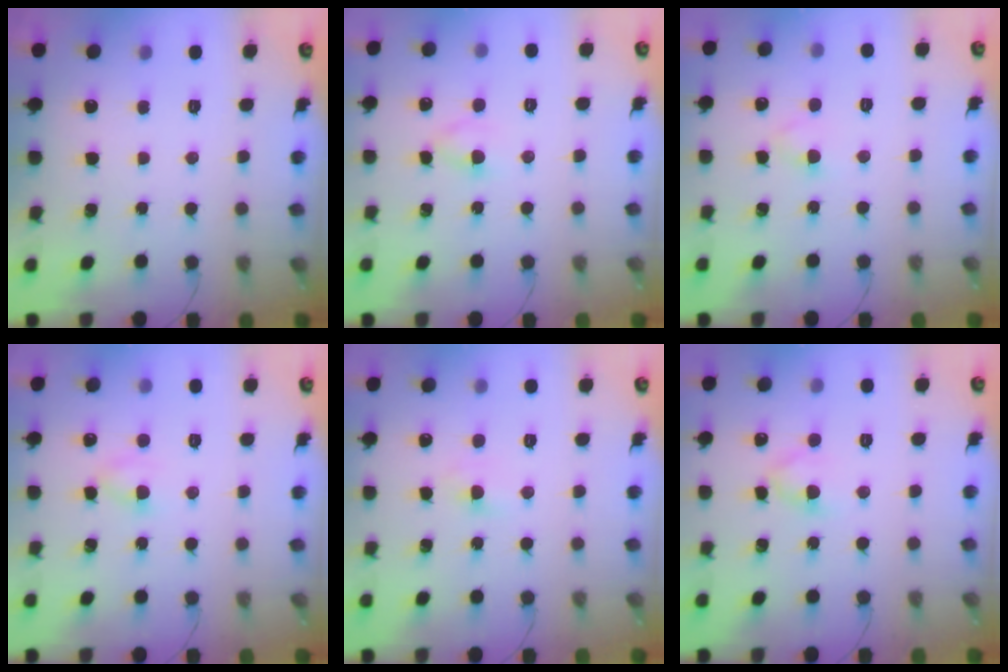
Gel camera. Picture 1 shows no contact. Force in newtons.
{"total": 2.5, "press": 2.2, "slide": 1.2}
{"total": 2.5, "press": 2.3, "slide": 1.0}
{"total": 2.9, "press": 2.6, "slide": 1.3}
{"total": 2.6, "press": 2.3, "slide": 1.1}
{"total": 3.5, "press": 3.3, "slide": 1.4}